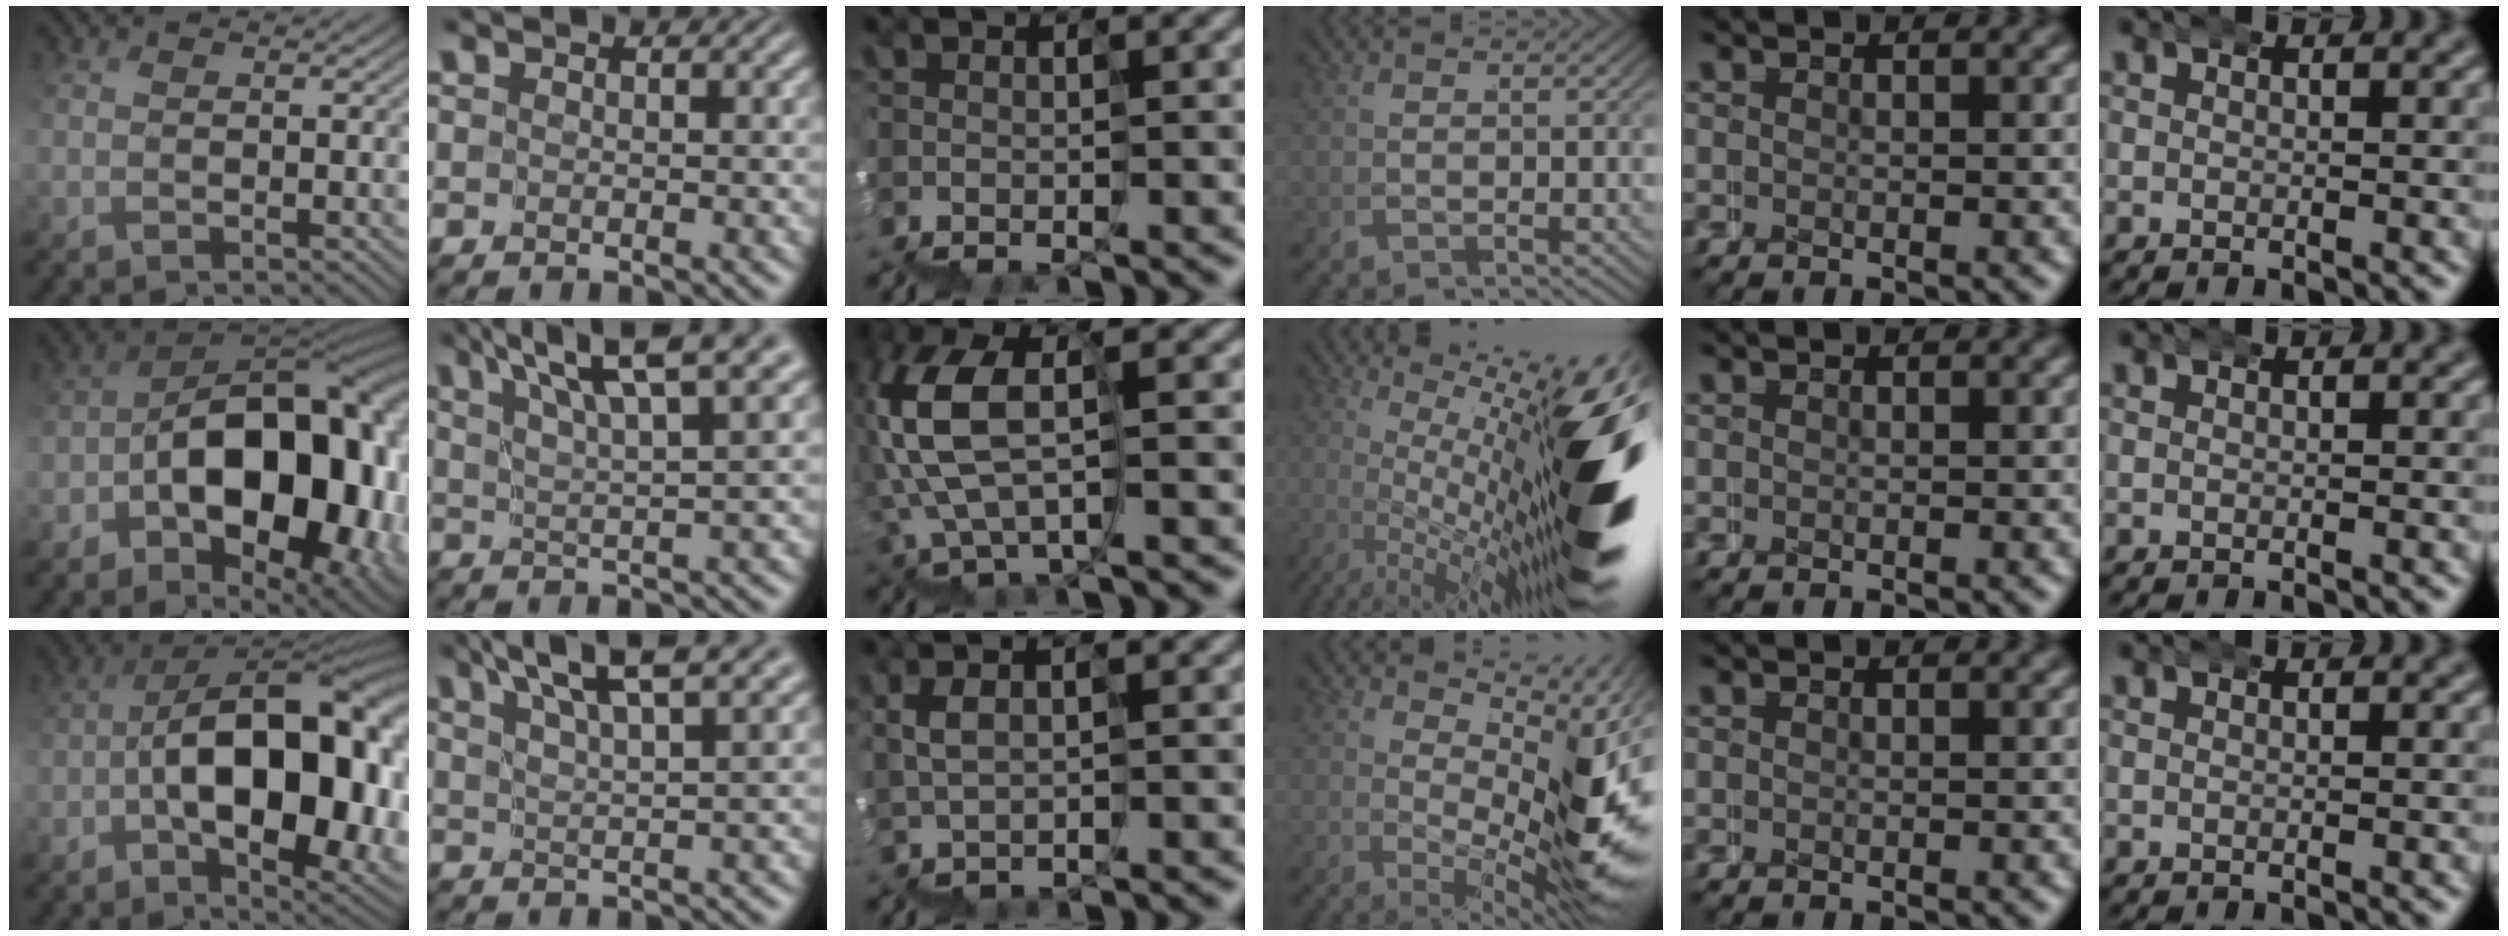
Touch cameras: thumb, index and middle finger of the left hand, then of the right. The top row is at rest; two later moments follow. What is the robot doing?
{"motion": "wrap", "object": "duck tape"}